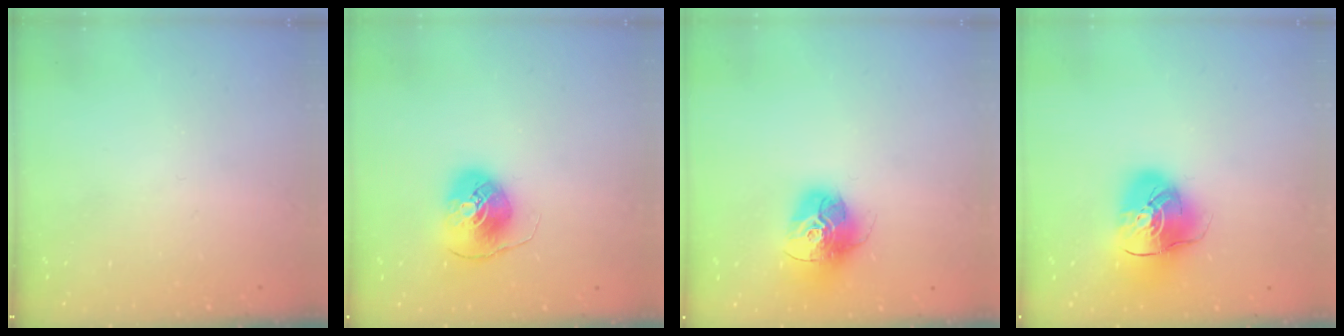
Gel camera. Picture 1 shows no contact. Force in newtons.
{"total": 8.1, "press": 8.0, "slide": 1.2}
{"total": 15.6, "press": 15.5, "slide": 1.4}
{"total": 13.4, "press": 13.3, "slide": 2.0}